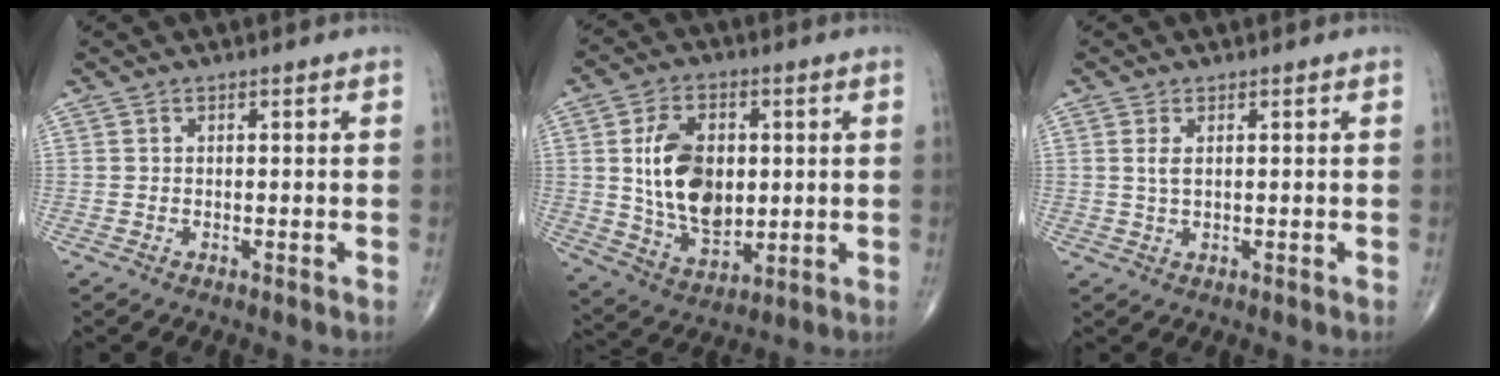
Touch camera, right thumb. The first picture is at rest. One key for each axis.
{"total": 15.2, "fx": 1.5, "fy": 9.7, "fz": 11.6, "tx": -0.176, "ty": -0.012, "tz": 0.035}
{"total": 2.1, "fx": 0.6, "fy": 0.9, "fz": 1.8, "tx": -0.041, "ty": 0.001, "tz": 0.017}